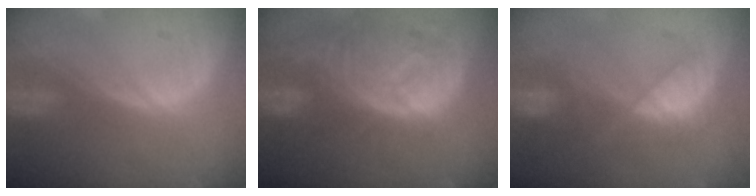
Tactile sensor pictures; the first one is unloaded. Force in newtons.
{"total": 12.2, "press": 10.5, "slide": 6.2}
{"total": 7.3, "press": 7.1, "slide": 1.6}